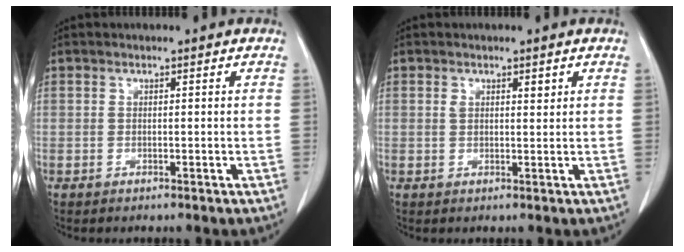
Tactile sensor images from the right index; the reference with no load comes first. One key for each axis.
{"total": 1.6, "fx": 0.9, "fy": 0.7, "fz": 1.2, "tx": -0.021, "ty": 0.002, "tz": 0.016}